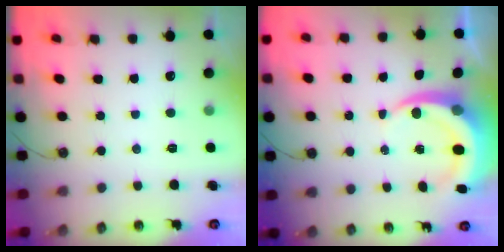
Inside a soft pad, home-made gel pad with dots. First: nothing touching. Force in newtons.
{"total": 7.8, "press": 7.8, "slide": 0.9}